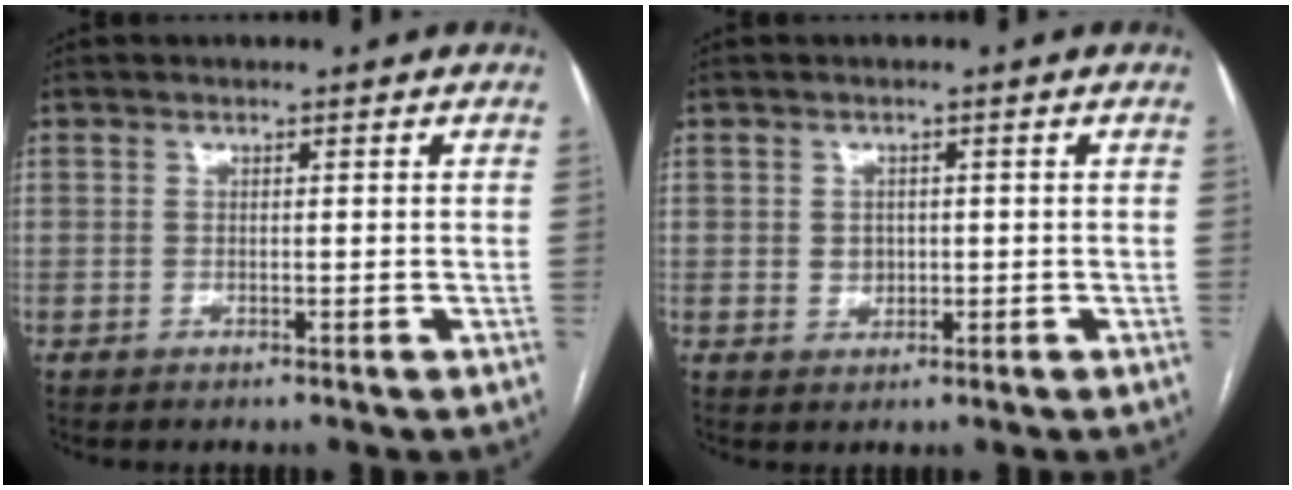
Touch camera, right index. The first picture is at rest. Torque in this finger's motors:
{"motor_torque": [0.00, -0.03, 0.17, 0.00]}